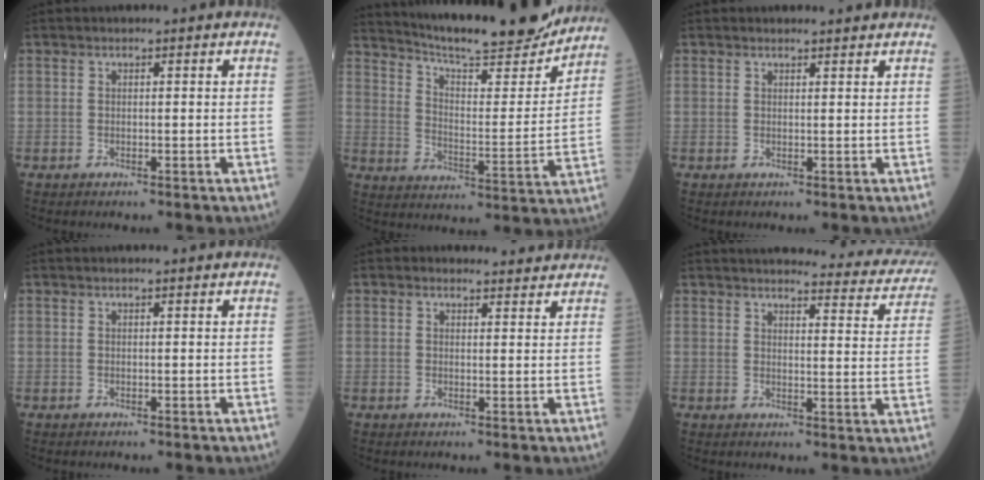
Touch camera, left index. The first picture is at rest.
{"total": 21.5, "force": [19.8, 1.8, 8.2], "torque": [-0.132, -0.036, 0.281]}
{"total": 2.0, "force": [1.9, 0.4, 0.3], "torque": [-0.013, 0.006, 0.024]}
{"total": 1.0, "force": [0.9, 0.0, 0.3], "torque": [-0.011, 0.007, 0.012]}
{"total": 3.2, "force": [3.0, 1.1, 0.1], "torque": [-0.006, 0.005, 0.030]}
{"total": 20.7, "force": [19.7, 3.3, 5.6], "torque": [-0.049, -0.054, 0.209]}